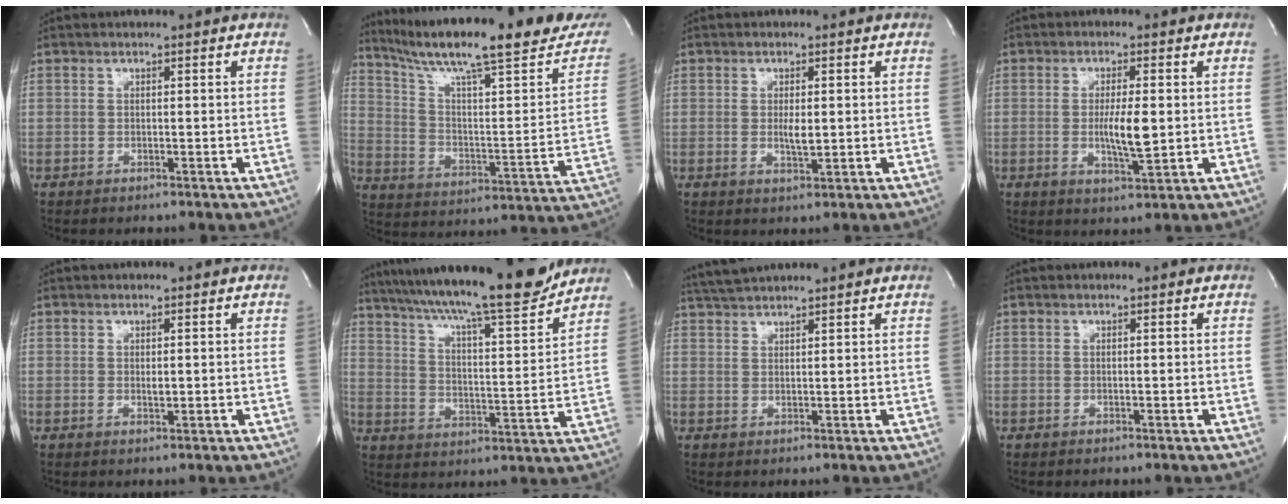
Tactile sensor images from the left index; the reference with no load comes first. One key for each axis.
{"total": 28.6, "fx": 23.3, "fy": 2.9, "fz": 16.3, "tx": -0.261, "ty": -0.046, "tz": 0.322}
{"total": 2.3, "fx": 0.2, "fy": 0.5, "fz": 2.2, "tx": -0.044, "ty": -0.006, "tz": 0.007}
{"total": 5.5, "fx": -0.2, "fy": 1.0, "fz": 5.4, "tx": -0.100, "ty": -0.009, "tz": -0.003}
{"total": 1.0, "fx": 0.1, "fy": 0.4, "fz": 0.9, "tx": -0.017, "ty": -0.003, "tz": 0.004}
{"total": 21.1, "fx": 18.3, "fy": 1.1, "fz": 10.4, "tx": -0.178, "ty": -0.009, "tz": 0.273}
{"total": 4.7, "fx": 4.4, "fy": -0.4, "fz": 1.3, "tx": -0.031, "ty": 0.026, "tz": 0.086}
{"total": 0.0}